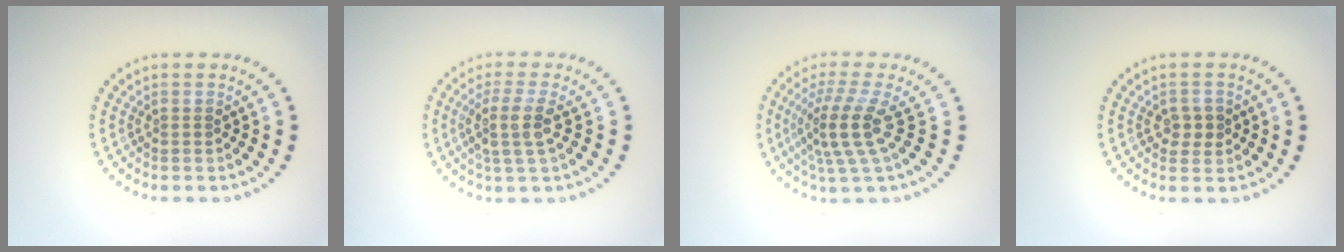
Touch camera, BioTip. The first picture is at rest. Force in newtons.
{"total": 3.2, "press": 2.4, "slide": 2.0}
{"total": 4.2, "press": 3.0, "slide": 2.9}
{"total": 1.8, "press": 1.8, "slide": 0.3}